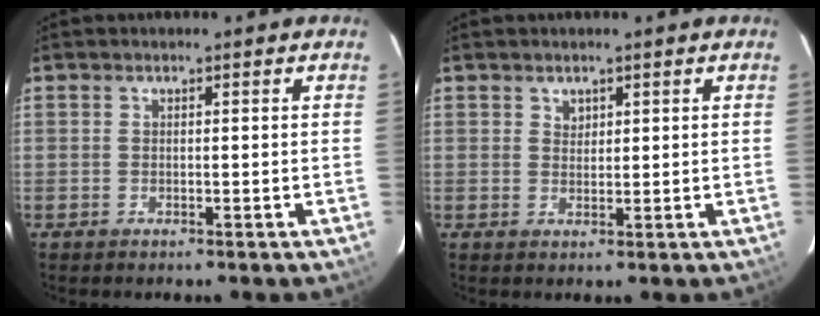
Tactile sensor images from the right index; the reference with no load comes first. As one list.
[{"total": 1.6, "force": [1.1, 1.2, 0.3], "torque": [0.000, 0.004, 0.018]}]